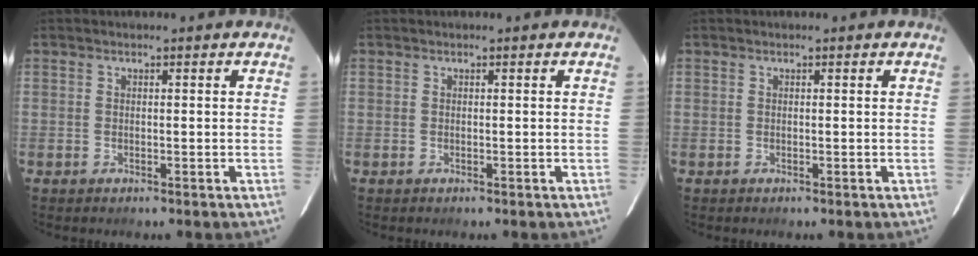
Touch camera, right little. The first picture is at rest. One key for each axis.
{"total": 0.0}
{"total": 0.0}